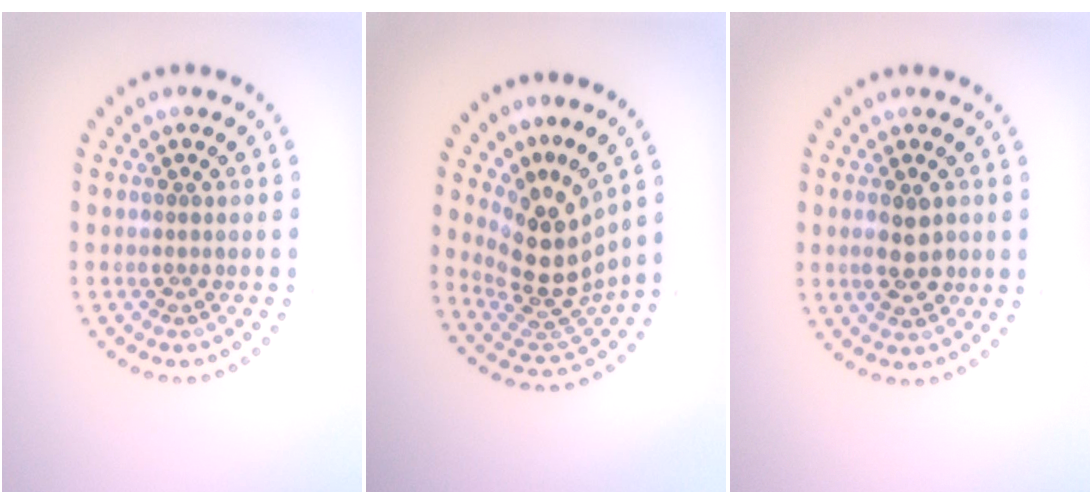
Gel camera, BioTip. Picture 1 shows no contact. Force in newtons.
{"total": 5.1, "press": 3.7, "slide": 3.5}
{"total": 2.7, "press": 2.7, "slide": 0.0}